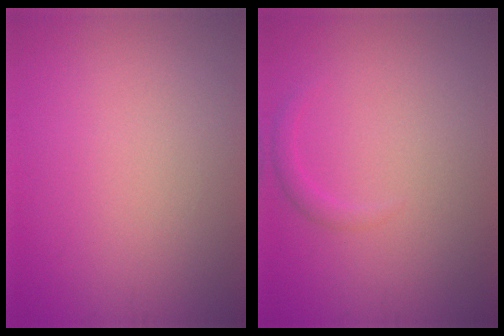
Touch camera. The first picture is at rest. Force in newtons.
{"total": 1.0, "press": 1.0, "slide": 0.1}